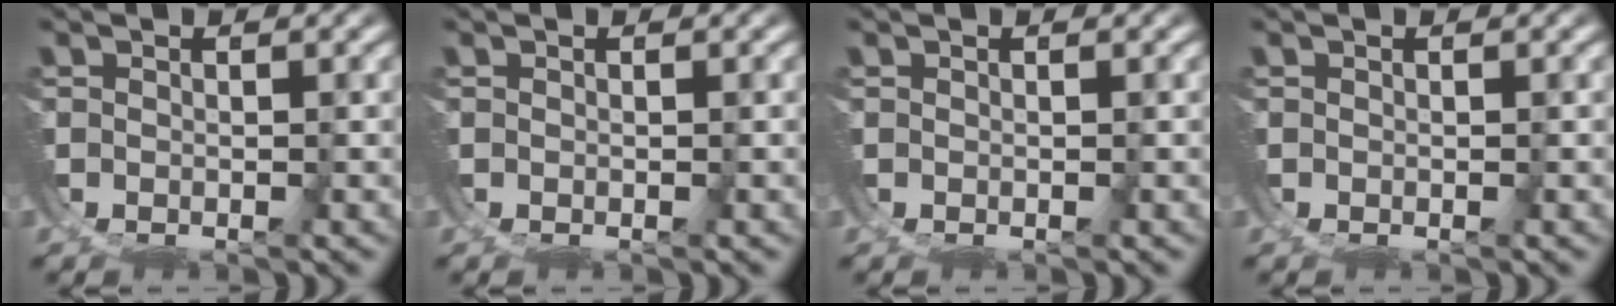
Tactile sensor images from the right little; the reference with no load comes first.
{"total": 0.0}
{"total": 0.0}
{"total": 0.0}